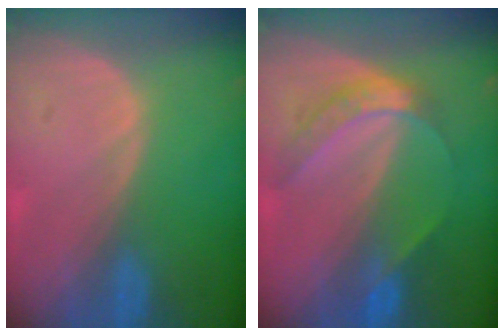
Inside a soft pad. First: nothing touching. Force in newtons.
{"total": 6.2, "press": 5.2, "slide": 3.3}